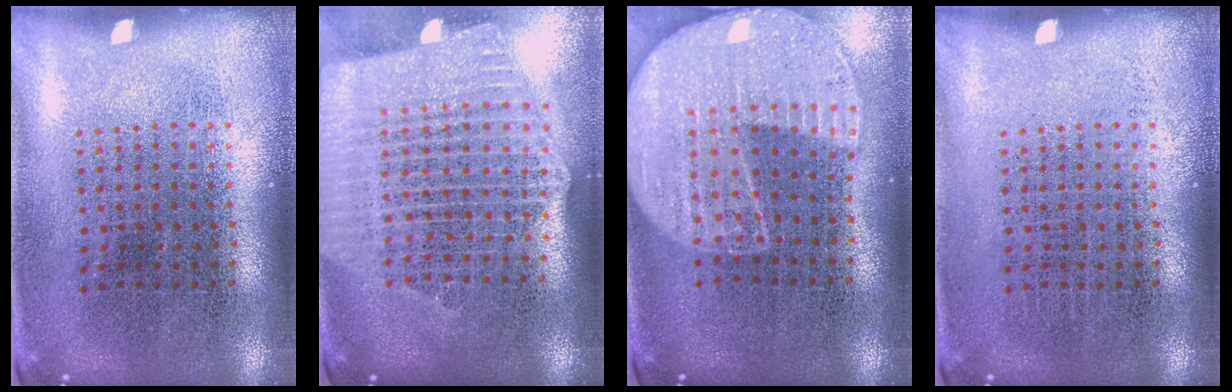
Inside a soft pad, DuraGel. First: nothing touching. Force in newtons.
{"total": 2.7, "press": 2.3, "slide": 1.4}
{"total": 2.1, "press": 1.9, "slide": 0.9}
{"total": 0.0}